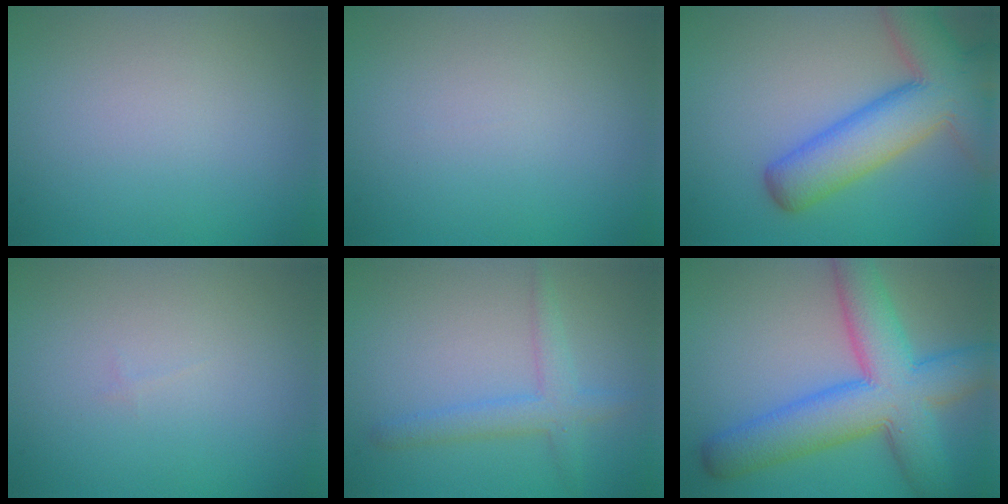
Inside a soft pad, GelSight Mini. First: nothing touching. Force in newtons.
{"total": 0.0}
{"total": 9.2, "press": 9.2, "slide": 0.4}
{"total": 0.0}
{"total": 2.9, "press": 2.9, "slide": 0.1}
{"total": 10.1, "press": 10.1, "slide": 0.2}